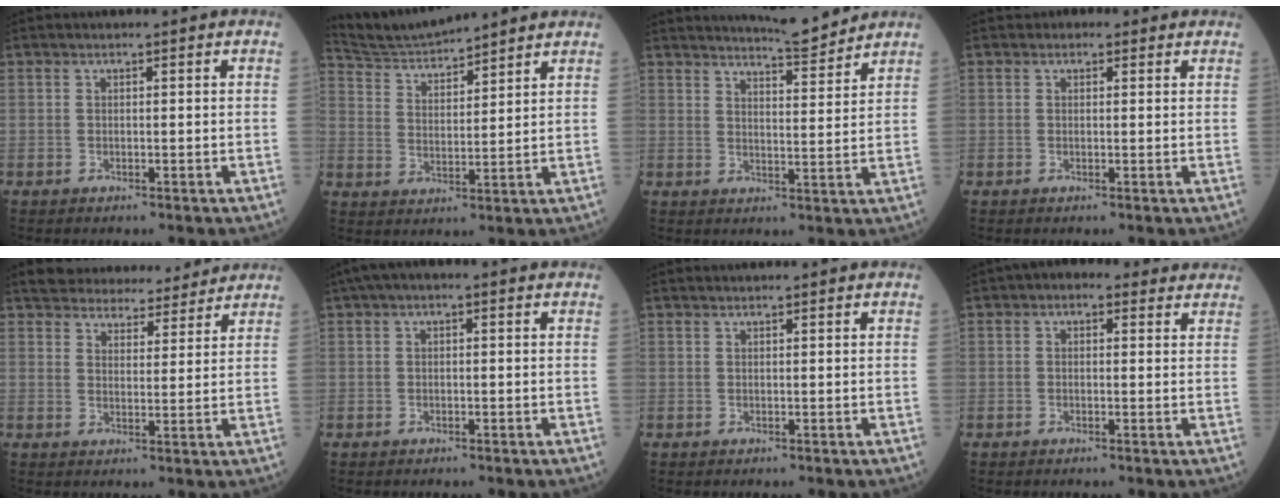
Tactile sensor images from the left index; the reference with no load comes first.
{"total": 10.1, "force": [9.8, 0.5, 2.4], "torque": [-0.060, 0.030, 0.182]}
{"total": 7.2, "force": [7.0, -0.1, 1.5], "torque": [-0.033, -0.011, 0.103]}
{"total": 1.2, "force": [0.8, 1.0, 0.1], "torque": [0.002, 0.001, 0.006]}
{"total": 12.3, "force": [11.5, 3.1, 2.8], "torque": [-0.026, 0.013, 0.154]}
{"total": 2.8, "force": [1.2, 1.2, 2.2], "torque": [-0.039, 0.018, 0.013]}
{"total": 1.6, "force": [1.6, 0.2, 0.4], "torque": [-0.009, 0.018, 0.026]}
{"total": 4.1, "force": [2.7, 2.4, 2.0], "torque": [-0.022, 0.031, 0.033]}